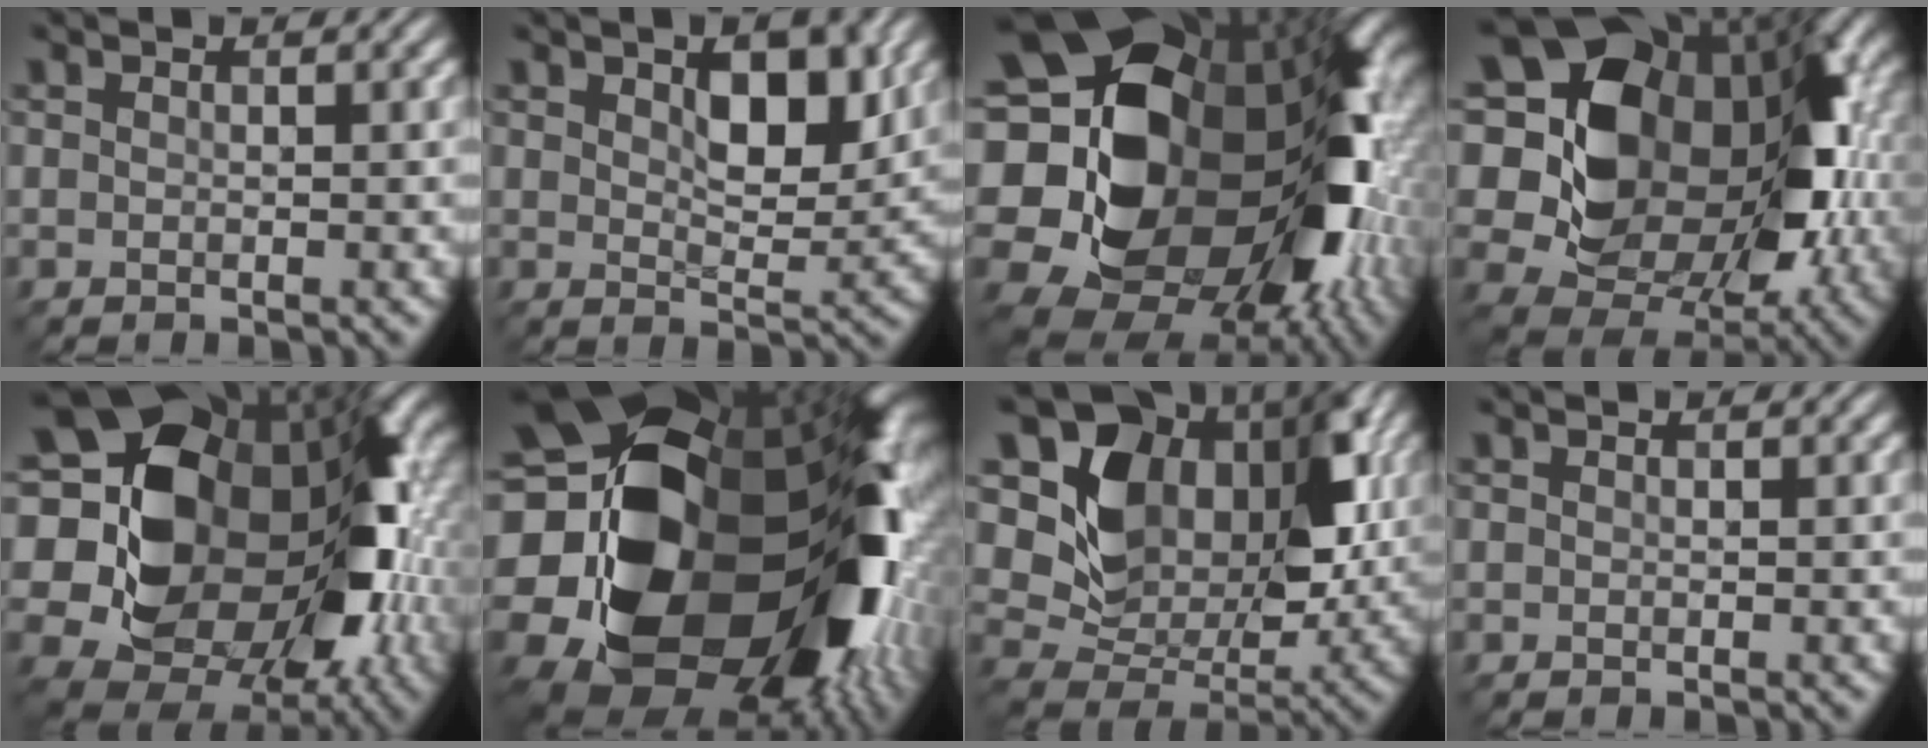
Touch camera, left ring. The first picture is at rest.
{"total": 5.3, "force": [2.0, 2.4, 4.3], "torque": [-0.065, -0.005, 0.034]}
{"total": 21.8, "force": [0.9, 16.5, 14.3], "torque": [-0.301, -0.026, 0.052]}
{"total": 16.2, "force": [2.2, 12.2, 10.5], "torque": [-0.182, 0.010, 0.039]}
{"total": 19.8, "force": [1.7, 15.4, 12.4], "torque": [-0.233, -0.003, 0.058]}
{"total": 23.5, "force": [-0.8, 17.5, 15.6], "torque": [-0.319, -0.062, 0.005]}
{"total": 11.9, "force": [3.6, 8.7, 7.2], "torque": [-0.137, -0.006, 0.066]}
{"total": 0.0}